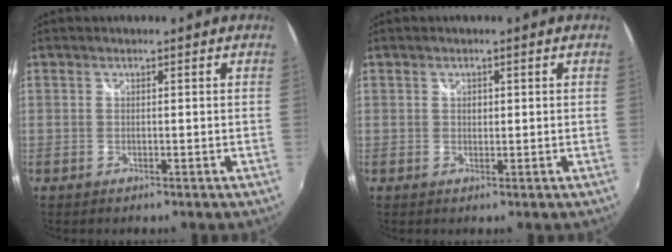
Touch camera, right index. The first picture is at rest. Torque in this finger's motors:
{"motor_torque": [0.08, 0.04, 0.07, 0.02]}